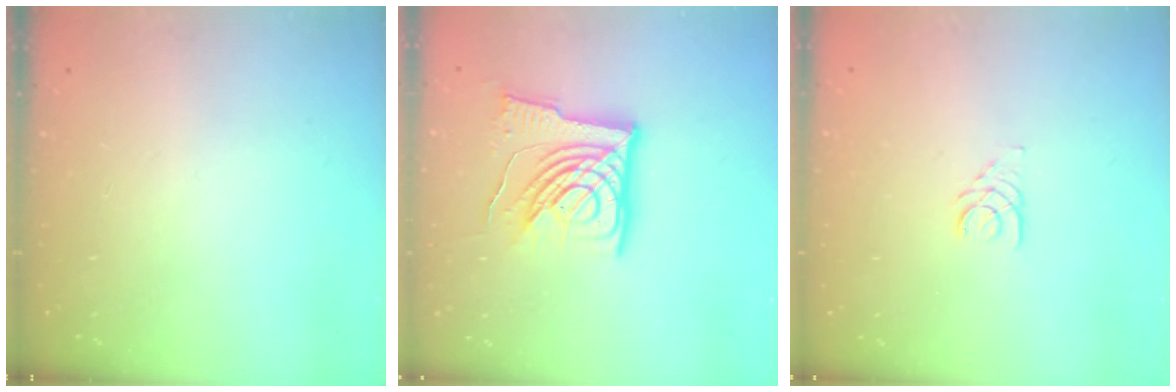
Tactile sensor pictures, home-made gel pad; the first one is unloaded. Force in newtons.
{"total": 17.1, "press": 16.9, "slide": 2.3}
{"total": 2.5, "press": 2.5, "slide": 0.3}